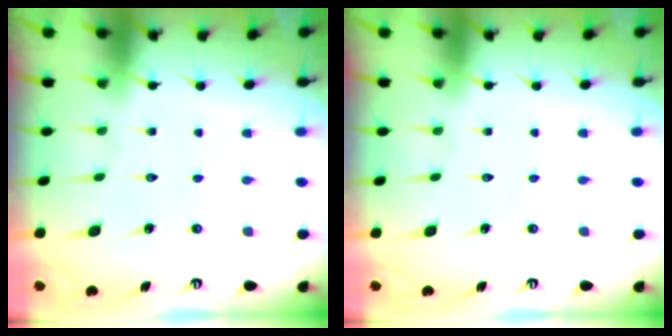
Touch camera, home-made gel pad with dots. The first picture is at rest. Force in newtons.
{"total": 0.0}